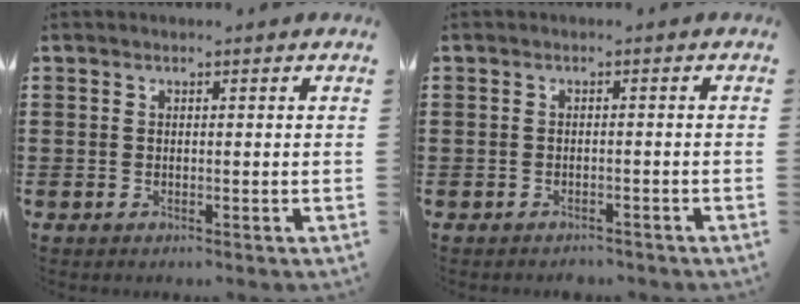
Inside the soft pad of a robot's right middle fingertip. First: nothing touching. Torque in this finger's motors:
{"motor_torque": [-0.44, 0.31, -0.40, -0.21]}